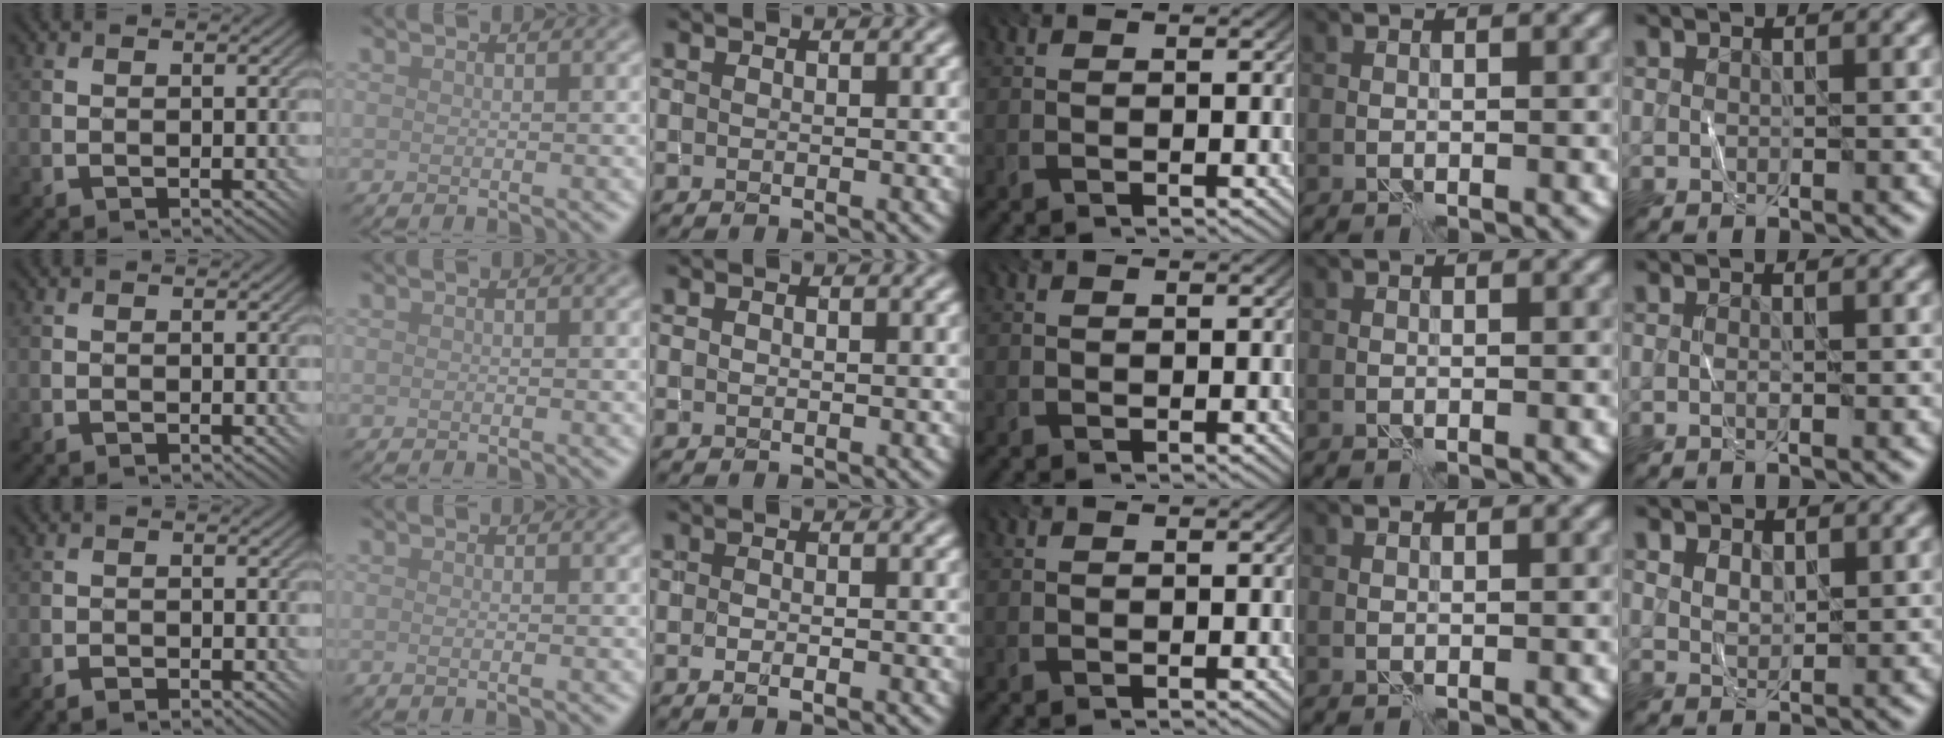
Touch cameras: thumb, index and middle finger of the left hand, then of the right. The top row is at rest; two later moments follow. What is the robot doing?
{"motion": "fold", "object": "shorts"}